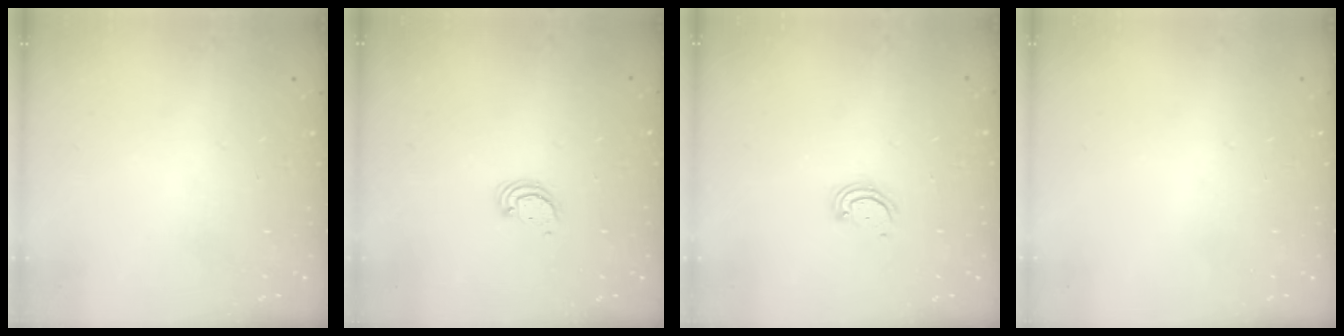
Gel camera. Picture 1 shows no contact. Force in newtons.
{"total": 2.3, "press": 2.3, "slide": 0.2}
{"total": 3.1, "press": 3.1, "slide": 0.4}
{"total": 0.0}